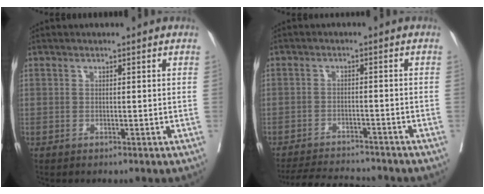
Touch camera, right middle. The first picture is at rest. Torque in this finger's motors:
{"motor_torque": [0.52, -0.71, 0.02, 0.01]}